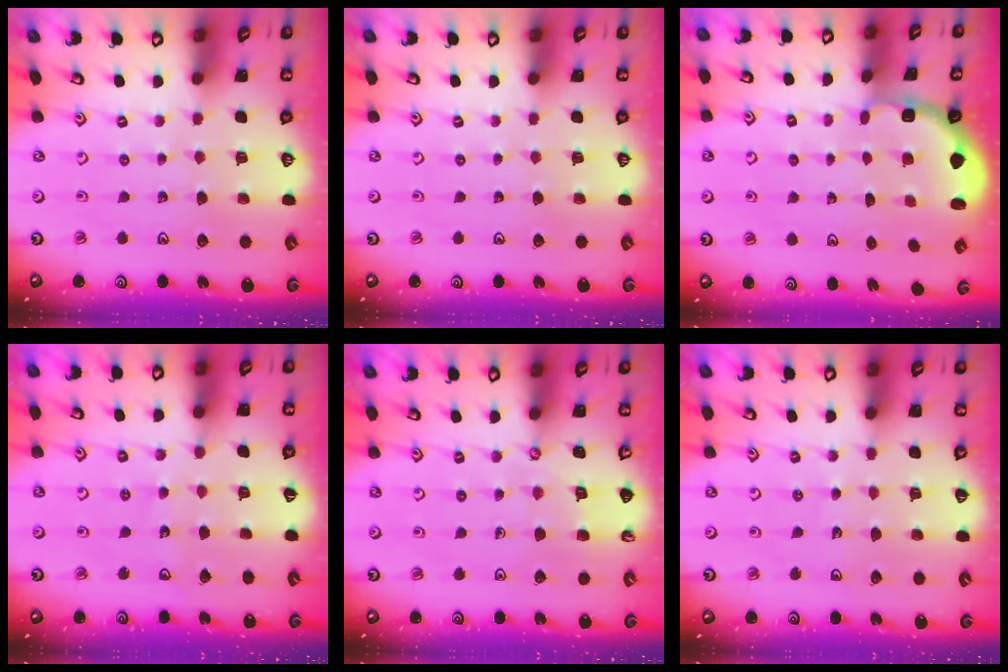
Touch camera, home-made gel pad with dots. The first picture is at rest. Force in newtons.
{"total": 0.0}
{"total": 1.8, "press": 1.6, "slide": 0.7}
{"total": 4.7, "press": 4.6, "slide": 0.7}
{"total": 3.2, "press": 3.1, "slide": 0.5}
{"total": 2.9, "press": 2.6, "slide": 1.1}